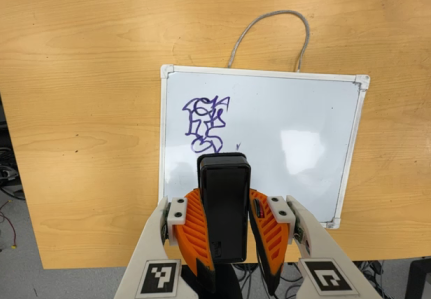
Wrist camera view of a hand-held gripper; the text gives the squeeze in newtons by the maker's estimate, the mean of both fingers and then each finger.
{"total": 8.3, "left": 7.0, "right": 9.7}